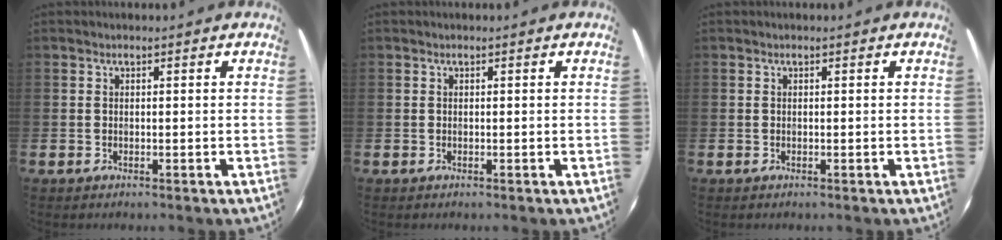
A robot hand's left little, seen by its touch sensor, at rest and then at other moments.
{"total": 0.0}
{"total": 0.0}